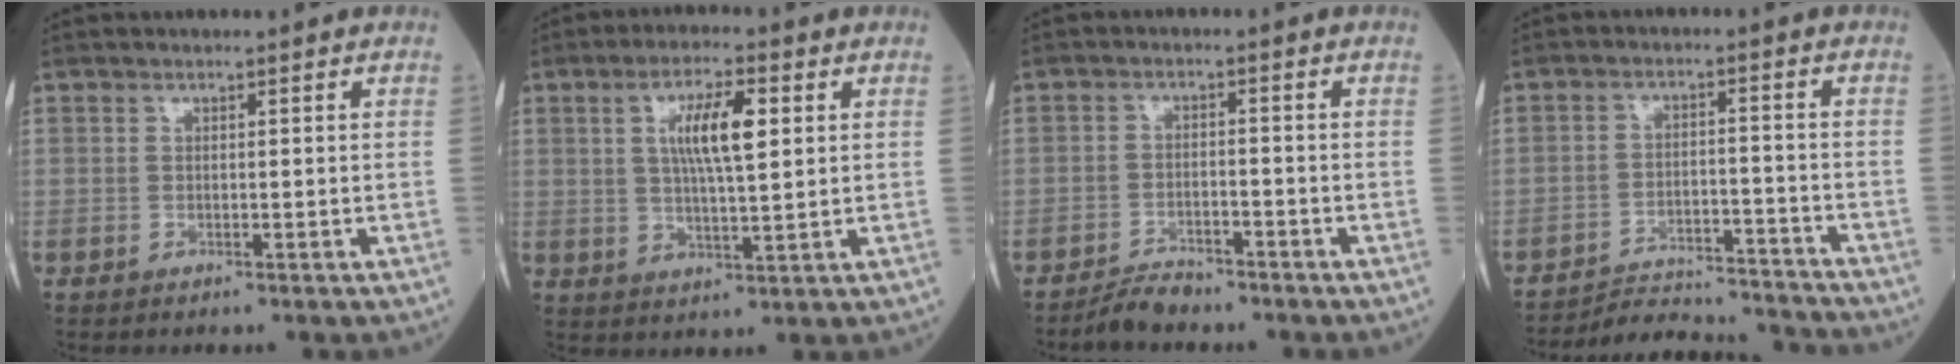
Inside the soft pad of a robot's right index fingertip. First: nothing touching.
{"total": 8.0, "force": [2.2, 1.5, 7.6], "torque": [-0.136, 0.008, 0.040]}
{"total": 3.2, "force": [-3.1, 0.6, 0.7], "torque": [-0.015, -0.006, -0.056]}
{"total": 12.1, "force": [-12.0, 0.7, 1.1], "torque": [-0.013, 0.010, -0.176]}